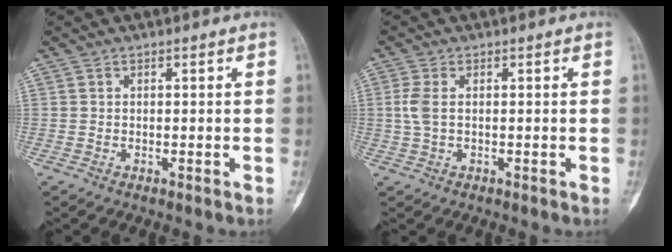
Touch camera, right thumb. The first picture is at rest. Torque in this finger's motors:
{"motor_torque": [0.05, 0.04, 0.05, -0.04, 0.02]}